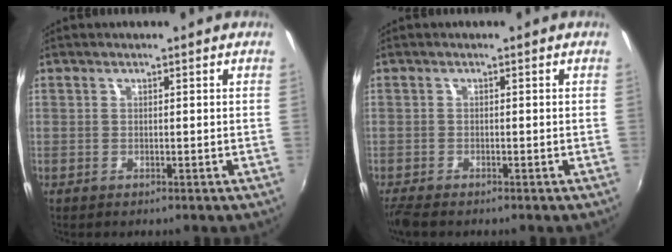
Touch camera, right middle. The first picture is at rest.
{"total": 3.2, "force": [-2.7, 0.6, 1.6], "torque": [-0.039, -0.018, -0.054]}